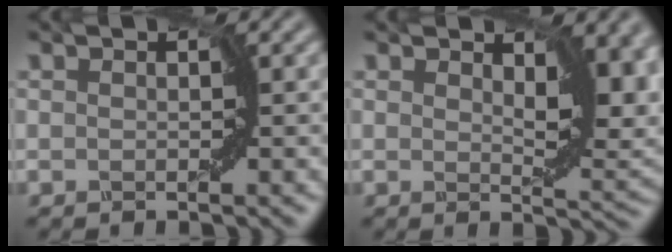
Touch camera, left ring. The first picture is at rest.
{"total": 6.7, "force": [1.4, 3.4, 5.6], "torque": [-0.091, -0.007, 0.025]}